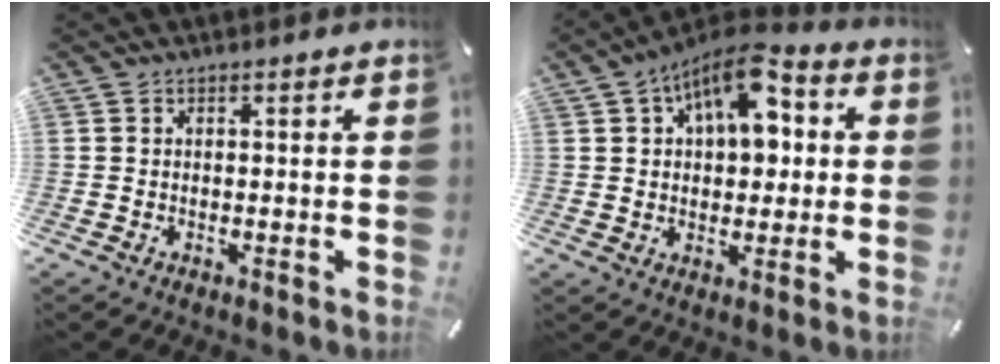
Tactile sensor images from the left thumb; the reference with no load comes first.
{"total": 12.2, "force": [4.9, 7.5, 8.2], "torque": [-0.121, -0.014, 0.085]}